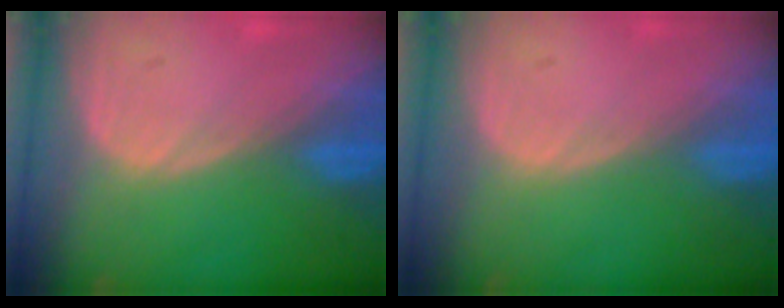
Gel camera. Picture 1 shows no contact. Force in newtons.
{"total": 0.0}